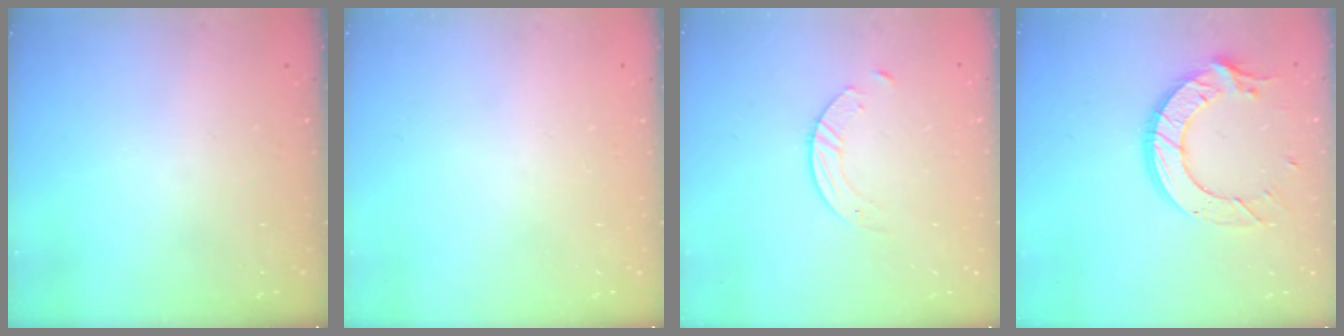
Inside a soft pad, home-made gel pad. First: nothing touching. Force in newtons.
{"total": 0.0}
{"total": 1.4, "press": 1.4, "slide": 0.2}
{"total": 13.4, "press": 13.3, "slide": 0.8}